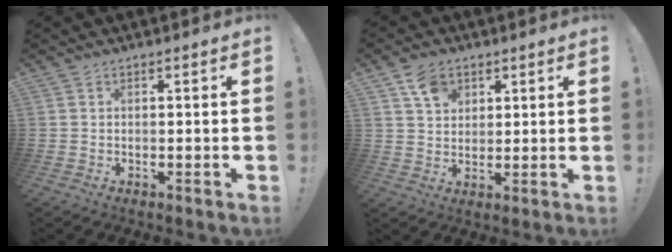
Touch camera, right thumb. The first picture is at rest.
{"total": 7.0, "force": [3.9, 5.1, 2.6], "torque": [-0.044, -0.011, 0.074]}